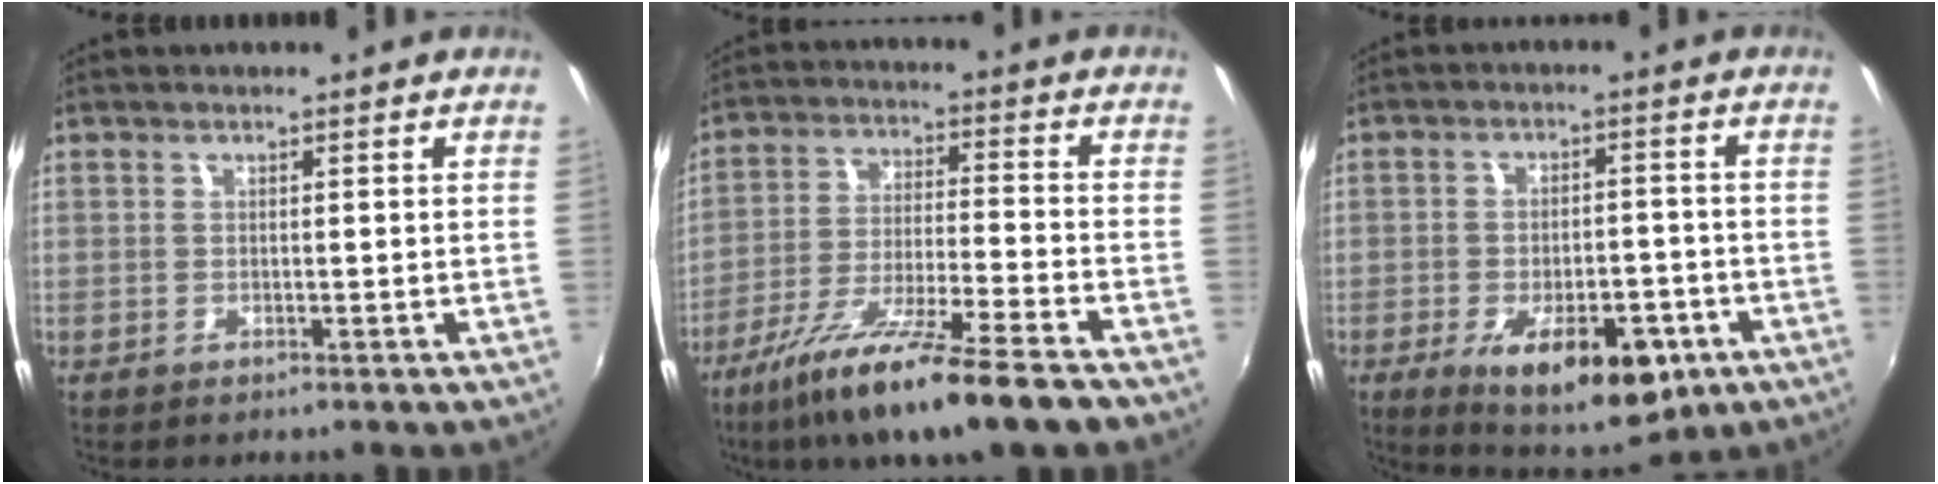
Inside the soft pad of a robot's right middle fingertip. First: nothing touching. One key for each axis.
{"total": 17.5, "fx": -12.8, "fy": 1.3, "fz": 11.9, "tx": -0.228, "ty": -0.047, "tz": -0.219}
{"total": 15.2, "fx": -7.4, "fy": 7.2, "fz": 11.1, "tx": -0.187, "ty": -0.014, "tz": -0.092}